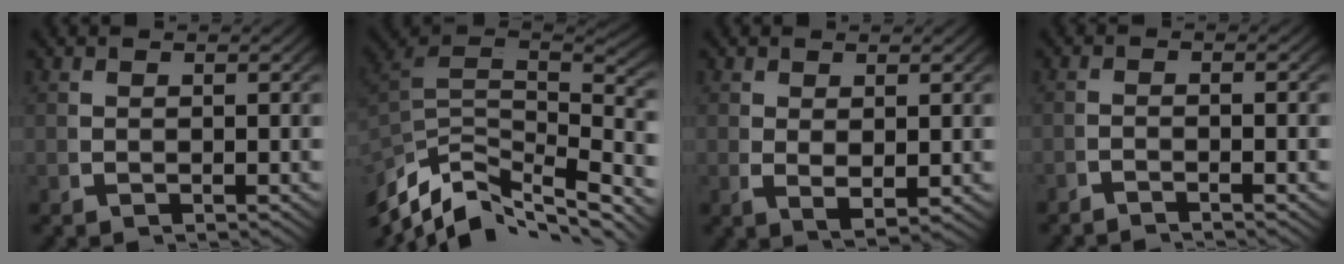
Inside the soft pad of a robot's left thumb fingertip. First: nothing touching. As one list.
[{"total": 11.7, "force": [-1.8, 7.7, 8.7], "torque": [-0.185, -0.035, -0.010]}, {"total": 2.4, "force": [0.4, 1.3, 2.0], "torque": [-0.043, -0.013, 0.020]}, {"total": 1.9, "force": [-1.8, -0.2, 0.7], "torque": [-0.003, 0.004, -0.037]}]